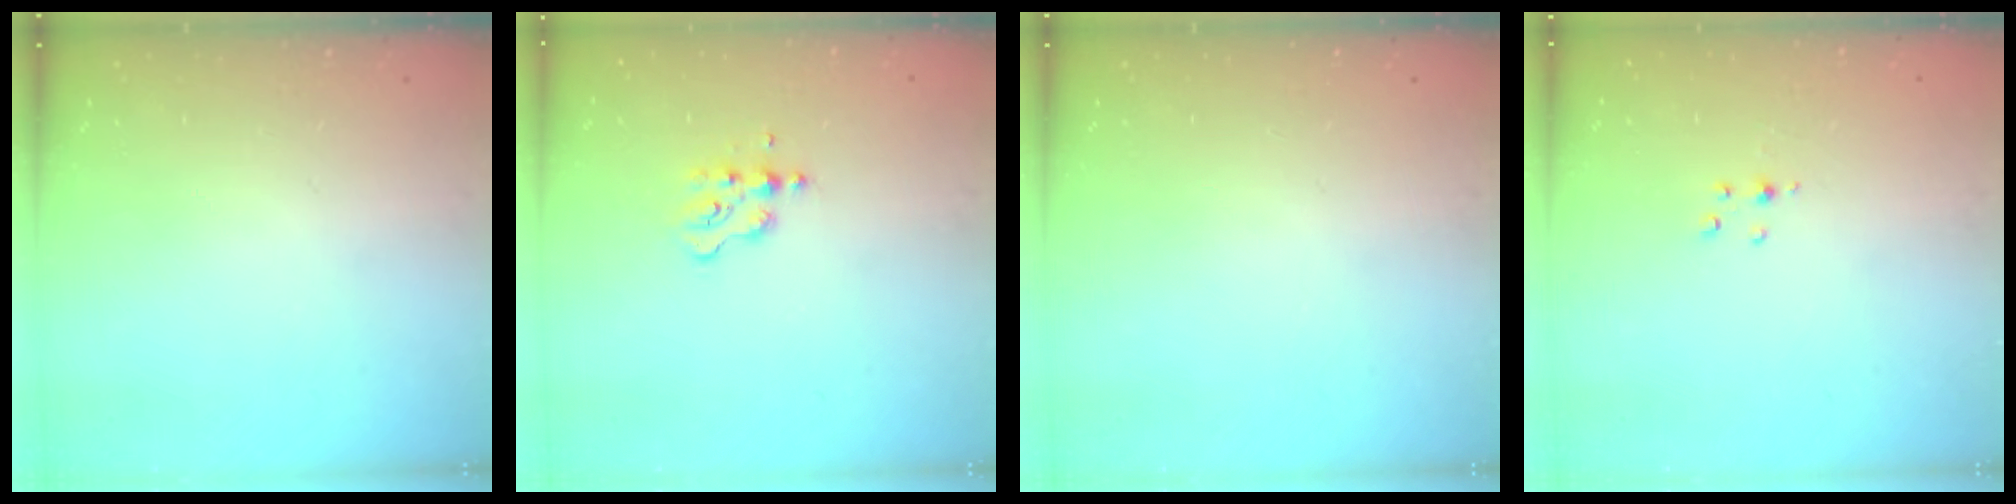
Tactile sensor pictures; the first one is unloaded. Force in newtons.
{"total": 3.1, "press": 3.1, "slide": 0.3}
{"total": 0.0}
{"total": 2.6, "press": 2.6, "slide": 0.3}